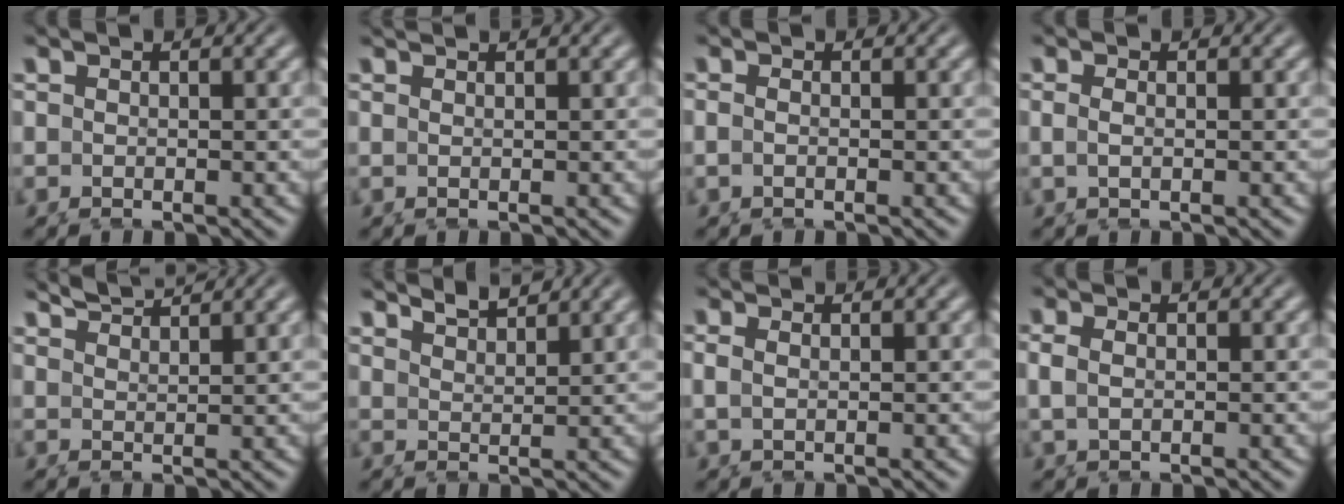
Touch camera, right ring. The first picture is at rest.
{"total": 0.7, "force": [0.3, -0.6, 0.1], "torque": [-0.002, -0.005, 0.008]}
{"total": 0.7, "force": [0.0, -0.2, 0.6], "torque": [-0.018, -0.002, 0.002]}
{"total": 1.1, "force": [0.0, -0.4, 1.0], "torque": [-0.027, -0.006, 0.006]}
{"total": 3.2, "force": [3.0, -1.2, -0.1], "torque": [0.018, 0.005, 0.055]}
{"total": 3.0, "force": [2.6, -1.4, -0.4], "torque": [0.015, -0.003, 0.052]}
{"total": 1.1, "force": [0.5, 0.0, 1.0], "torque": [-0.028, -0.006, 0.015]}
{"total": 1.6, "force": [0.5, 0.8, 1.3], "torque": [-0.033, -0.001, 0.013]}